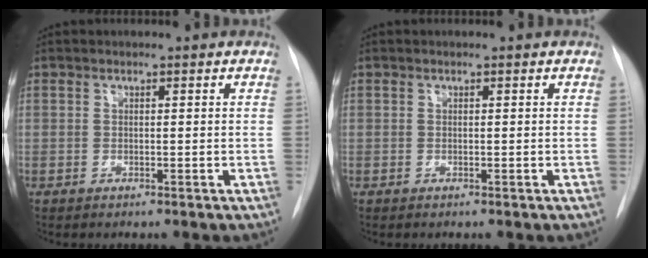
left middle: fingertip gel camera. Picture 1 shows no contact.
{"total": 0.0}